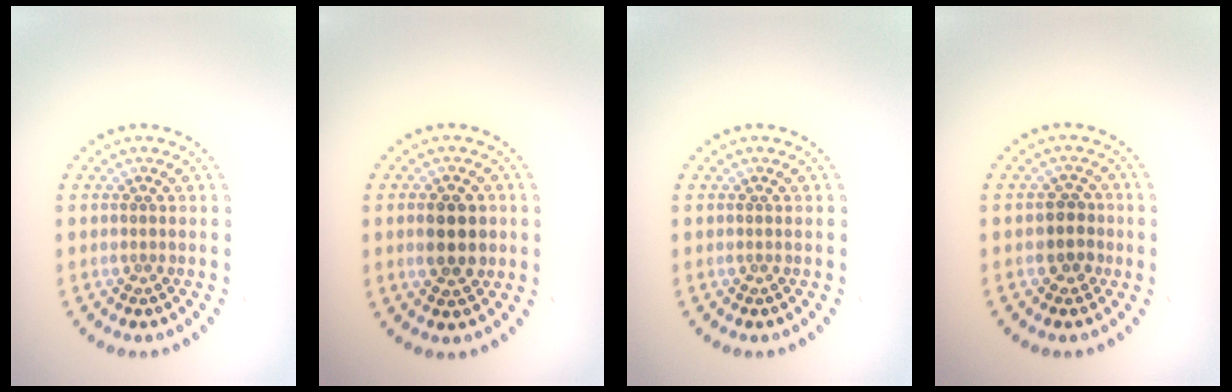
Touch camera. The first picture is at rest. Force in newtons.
{"total": 3.7, "press": 3.7, "slide": 0.3}
{"total": 0.0}
{"total": 2.1, "press": 2.0, "slide": 0.7}